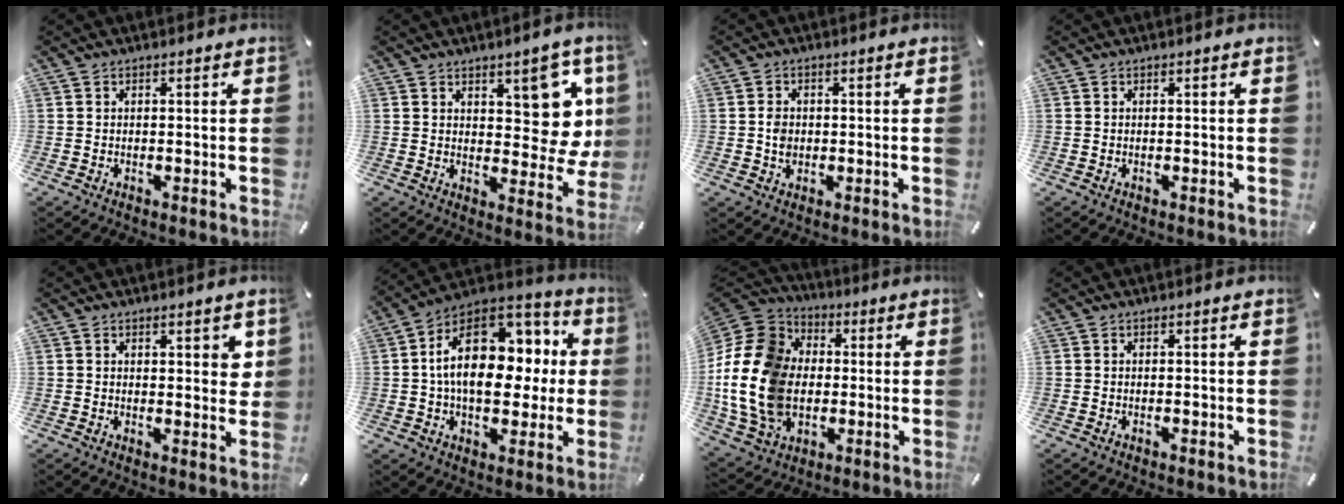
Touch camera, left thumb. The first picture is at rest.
{"total": 11.4, "force": [5.4, 6.6, 7.5], "torque": [-0.067, -0.047, 0.095]}
{"total": 3.1, "force": [-0.2, 2.5, 1.8], "torque": [-0.035, 0.005, -0.004]}
{"total": 0.0}
{"total": 4.0, "force": [2.1, 2.0, 2.7], "torque": [-0.024, -0.010, 0.031]}
{"total": 20.6, "force": [3.5, 14.0, 14.6], "torque": [-0.240, -0.001, 0.063]}
{"total": 20.7, "force": [-2.3, 16.8, 12.0], "torque": [-0.271, 0.020, -0.042]}
{"total": 0.0}